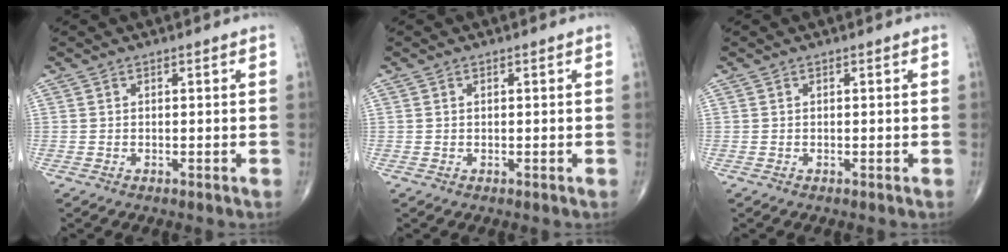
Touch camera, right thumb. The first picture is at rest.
{"total": 0.0}
{"total": 0.0}